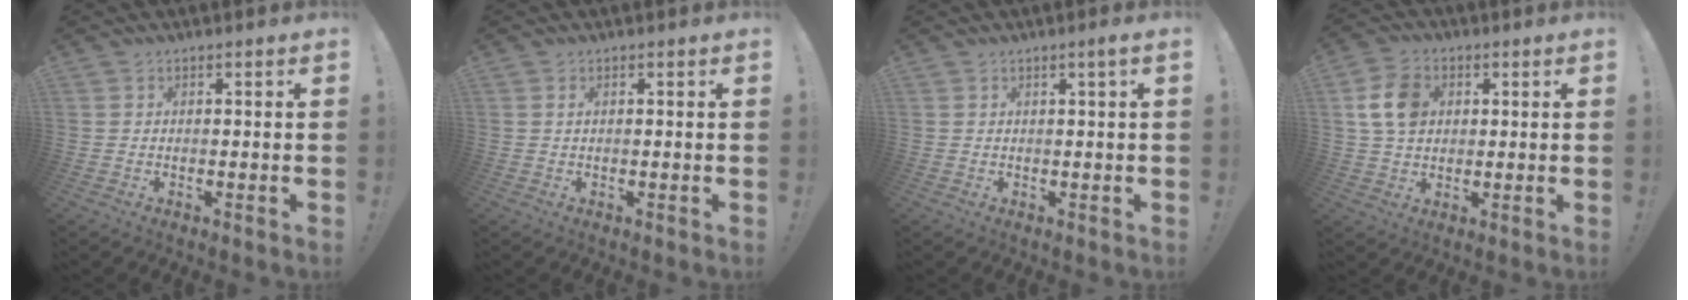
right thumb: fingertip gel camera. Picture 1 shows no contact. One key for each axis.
{"total": 0.8, "fx": 0.2, "fy": 0.1, "fz": 0.8, "tx": -0.017, "ty": 0.001, "tz": 0.004}
{"total": 2.2, "fx": 0.6, "fy": -0.2, "fz": 2.1, "tx": -0.031, "ty": -0.003, "tz": 0.007}
{"total": 10.8, "fx": 2.4, "fy": 8.2, "fz": 6.6, "tx": -0.112, "ty": 0.009, "tz": 0.048}